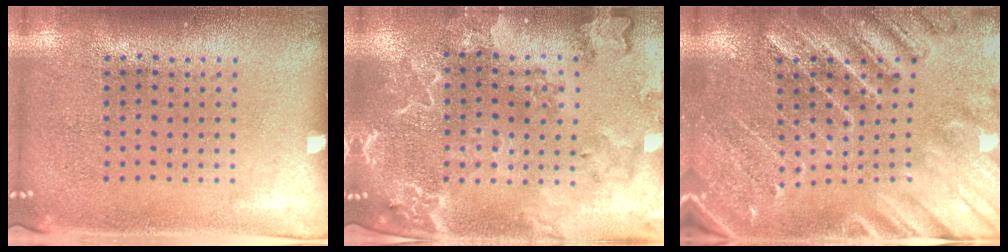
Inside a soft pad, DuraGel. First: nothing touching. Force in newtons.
{"total": 2.6, "press": 2.5, "slide": 0.9}
{"total": 3.2, "press": 3.0, "slide": 1.1}